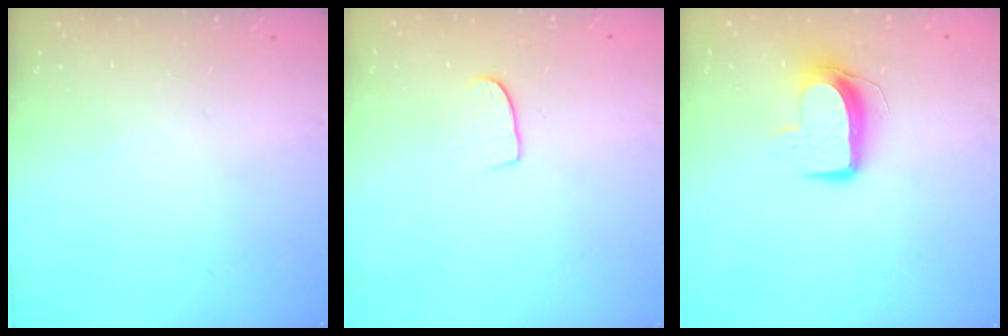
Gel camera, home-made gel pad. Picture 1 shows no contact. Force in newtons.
{"total": 6.1, "press": 6.1, "slide": 0.4}
{"total": 9.7, "press": 9.7, "slide": 0.6}